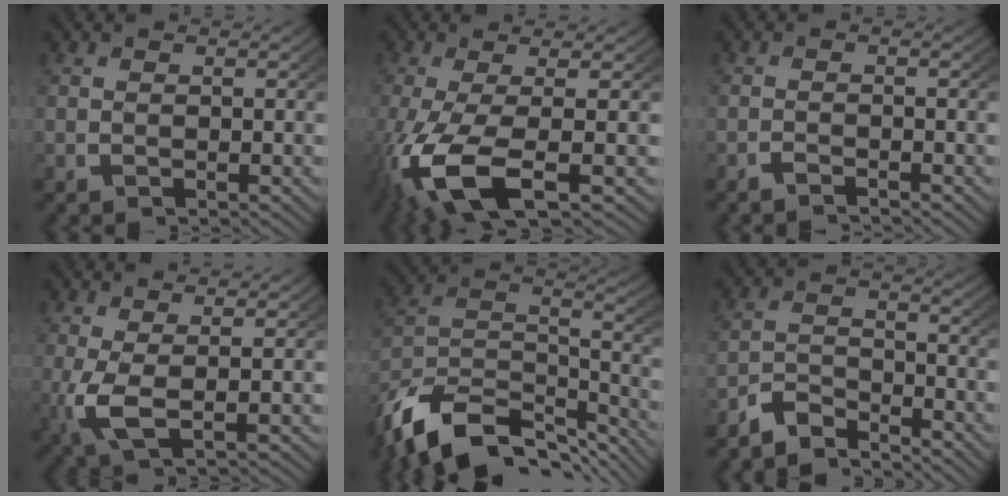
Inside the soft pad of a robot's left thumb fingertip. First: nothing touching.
{"total": 10.0, "force": [-3.2, 4.5, 8.4], "torque": [-0.200, -0.037, -0.029]}
{"total": 1.3, "force": [-1.2, 0.2, 0.2], "torque": [0.000, -0.001, -0.028]}
{"total": 4.4, "force": [0.2, 2.0, 3.9], "torque": [-0.099, -0.017, 0.015]}
{"total": 12.4, "force": [-6.8, 6.7, 7.8], "torque": [-0.174, -0.036, -0.097]}
{"total": 4.2, "force": [-3.4, 1.7, 1.7], "torque": [-0.022, -0.004, -0.069]}